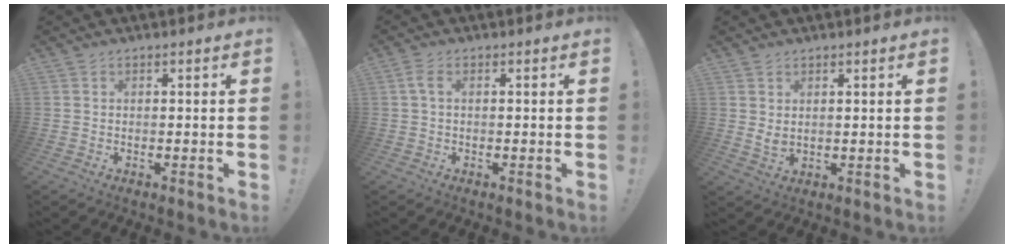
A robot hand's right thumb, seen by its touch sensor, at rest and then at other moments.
{"total": 2.4, "force": [0.4, 1.4, 1.9], "torque": [-0.039, 0.008, 0.008]}
{"total": 2.8, "force": [1.4, 1.3, 2.1], "torque": [-0.029, -0.008, 0.024]}